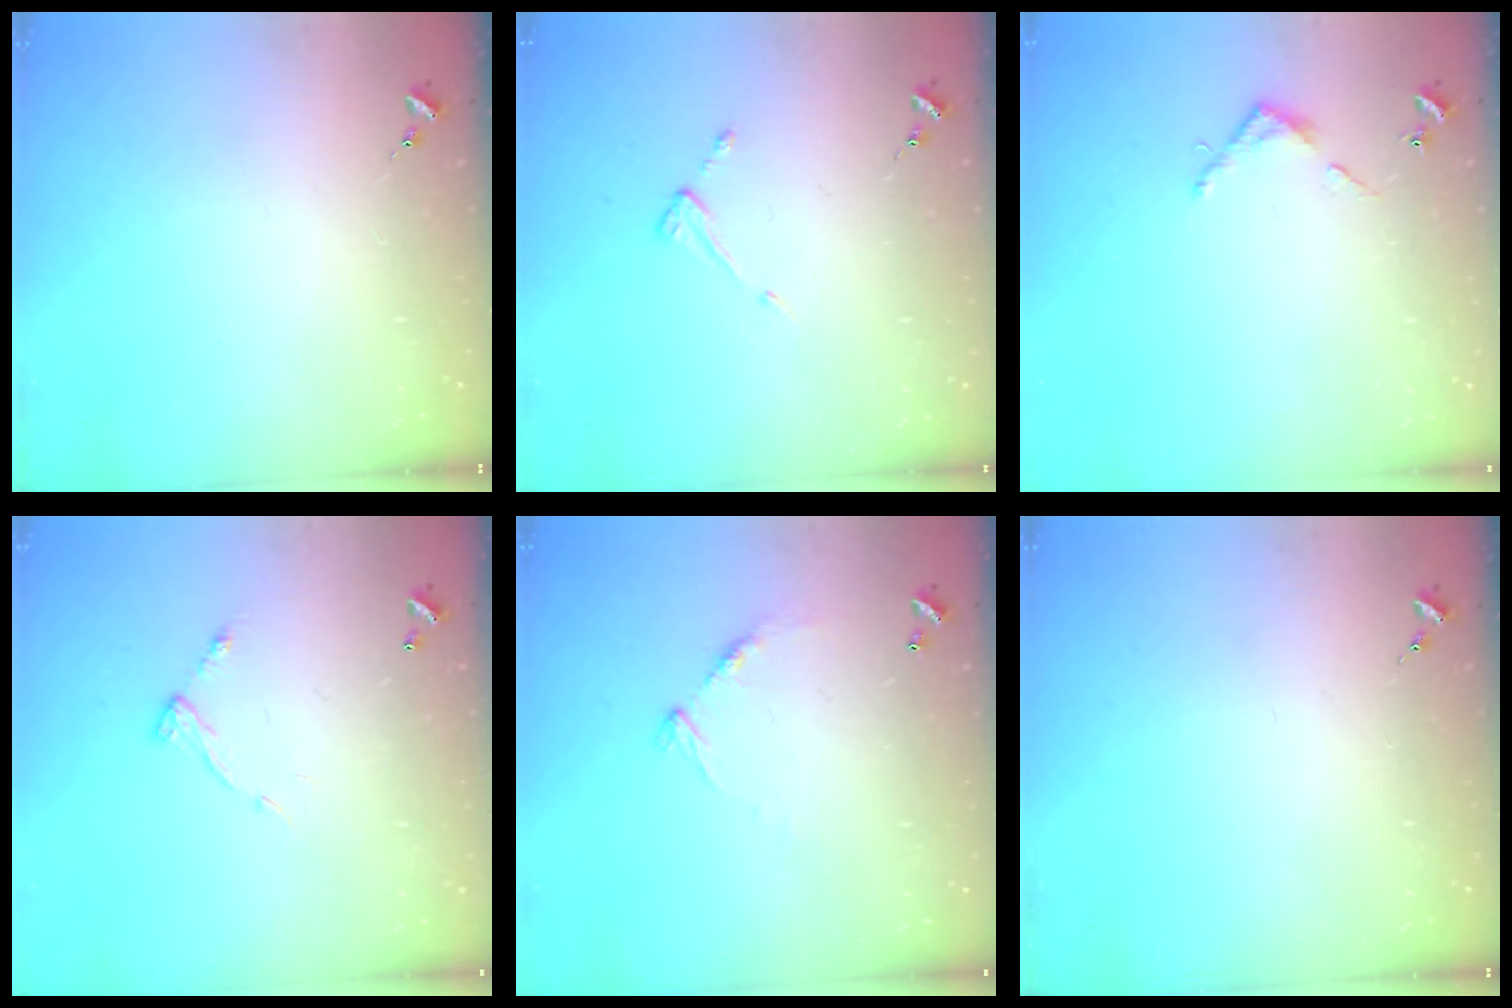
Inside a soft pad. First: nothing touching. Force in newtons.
{"total": 3.8, "press": 3.8, "slide": 0.4}
{"total": 3.7, "press": 3.7, "slide": 0.2}
{"total": 6.8, "press": 6.8, "slide": 0.2}
{"total": 8.8, "press": 8.8, "slide": 0.7}
{"total": 0.0}